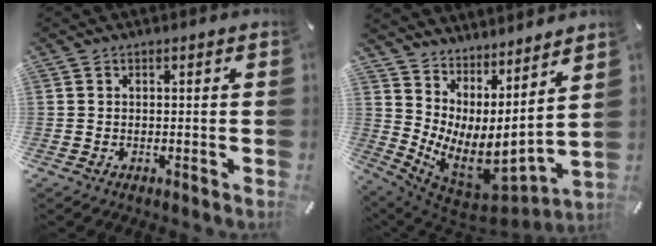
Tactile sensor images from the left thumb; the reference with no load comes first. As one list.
[{"total": 5.8, "force": [0.5, 3.2, 4.8], "torque": [-0.089, -0.070, 0.010]}]